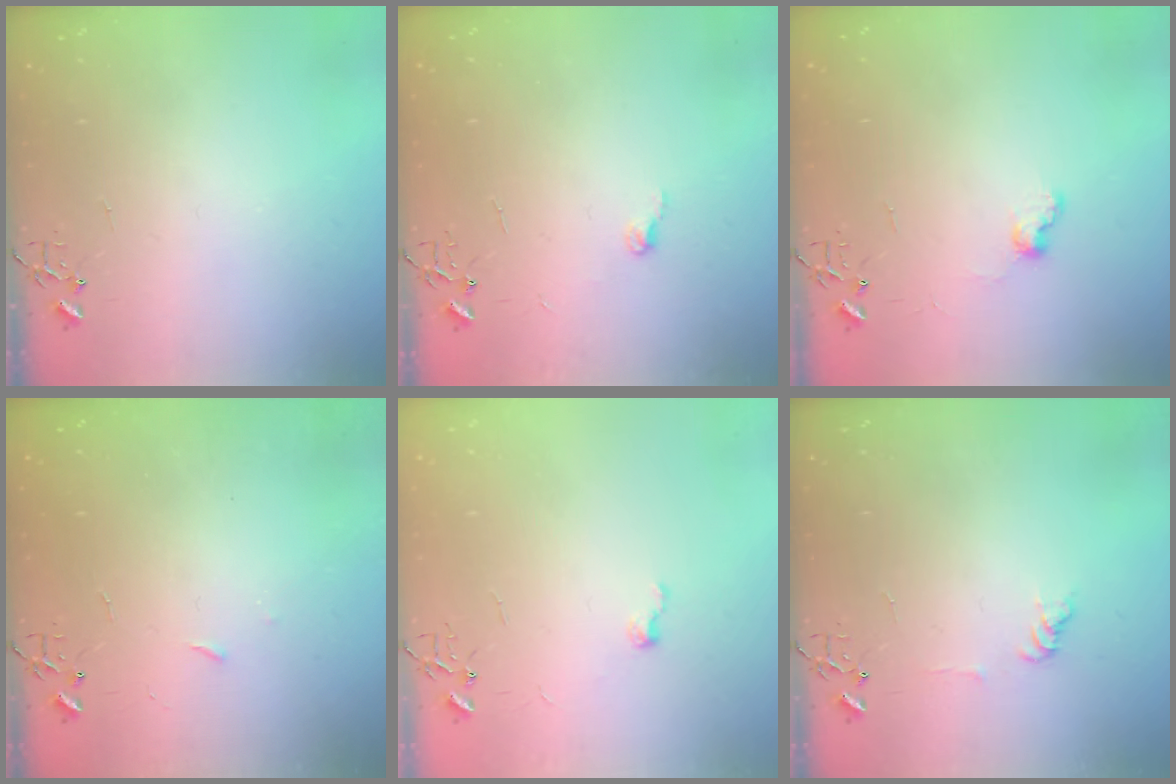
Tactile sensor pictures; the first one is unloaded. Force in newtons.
{"total": 5.5, "press": 5.5, "slide": 0.6}
{"total": 6.3, "press": 6.2, "slide": 0.9}
{"total": 2.6, "press": 2.5, "slide": 0.4}
{"total": 4.7, "press": 4.6, "slide": 0.6}
{"total": 5.3, "press": 5.3, "slide": 0.2}